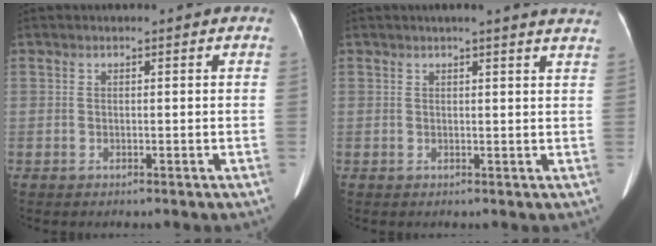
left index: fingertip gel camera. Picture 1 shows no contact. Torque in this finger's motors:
{"motor_torque": [0.10, -0.22, -0.30, -0.09]}